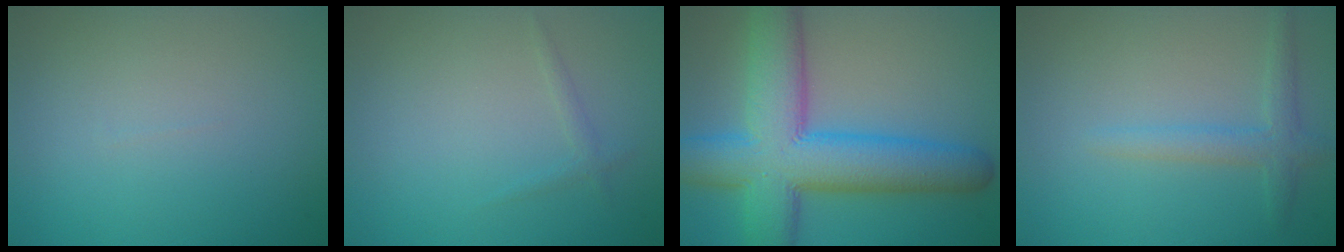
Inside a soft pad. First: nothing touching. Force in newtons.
{"total": 0.8, "press": 0.8, "slide": 0.1}
{"total": 11.5, "press": 11.5, "slide": 0.4}
{"total": 2.1, "press": 2.1, "slide": 0.2}